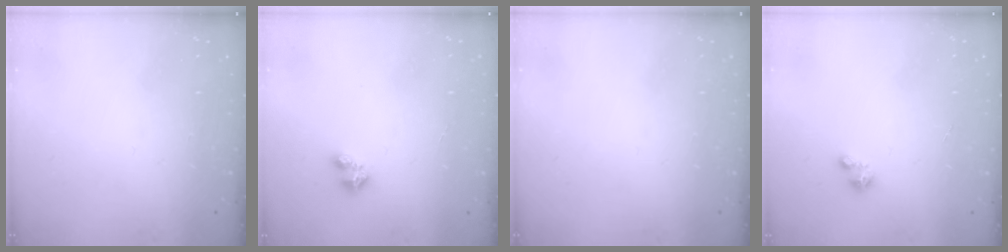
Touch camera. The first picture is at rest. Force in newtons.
{"total": 2.7, "press": 2.7, "slide": 0.3}
{"total": 0.0}
{"total": 0.9, "press": 0.9, "slide": 0.1}